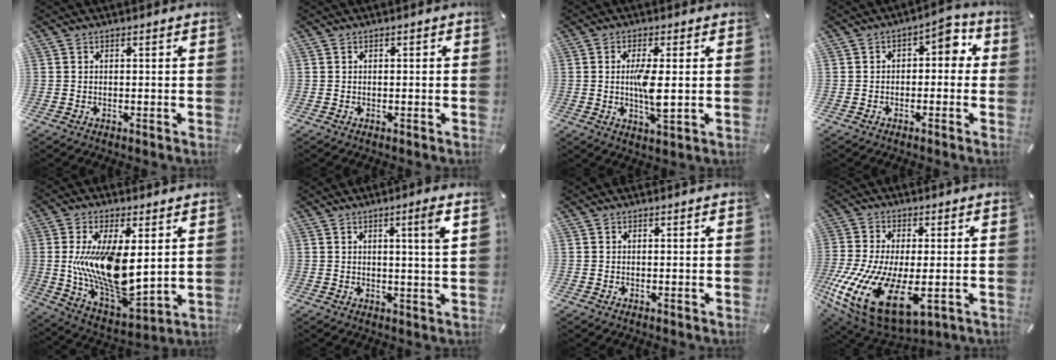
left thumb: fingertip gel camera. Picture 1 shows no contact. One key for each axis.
{"total": 0.5, "fx": -0.3, "fy": 0.4, "fz": 0.2, "tx": -0.003, "ty": 0.001, "tz": -0.006}
{"total": 6.8, "fx": 0.4, "fy": 2.0, "fz": 6.5, "tx": -0.135, "ty": -0.014, "tz": 0.001}
{"total": 4.9, "fx": 0.0, "fy": 3.1, "fz": 3.8, "tx": -0.054, "ty": 0.006, "tz": -0.011}
{"total": 16.5, "fx": 3.1, "fy": 8.2, "fz": 14.0, "tx": -0.288, "ty": -0.037, "tz": 0.056}
{"total": 4.9, "fx": 2.3, "fy": -0.2, "fz": 4.3, "tx": -0.073, "ty": -0.010, "tz": 0.032}
{"total": 0.0}
{"total": 21.5, "fx": -5.1, "fy": 10.9, "fz": 17.8, "tx": -0.366, "ty": 0.000, "tz": -0.070}